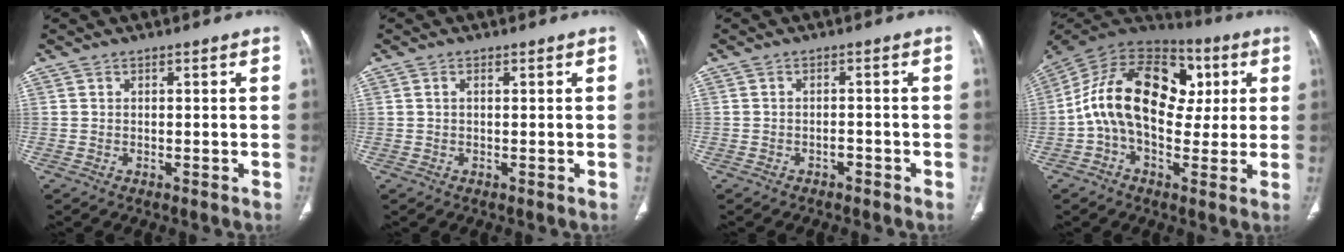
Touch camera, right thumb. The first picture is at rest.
{"total": 0.7, "force": [0.2, 0.4, 0.6], "torque": [-0.016, 0.004, 0.003]}
{"total": 1.6, "force": [-1.1, 1.0, 0.5], "torque": [-0.010, 0.010, -0.016]}
{"total": 21.3, "force": [2.0, 13.8, 16.1], "torque": [-0.265, 0.034, 0.025]}